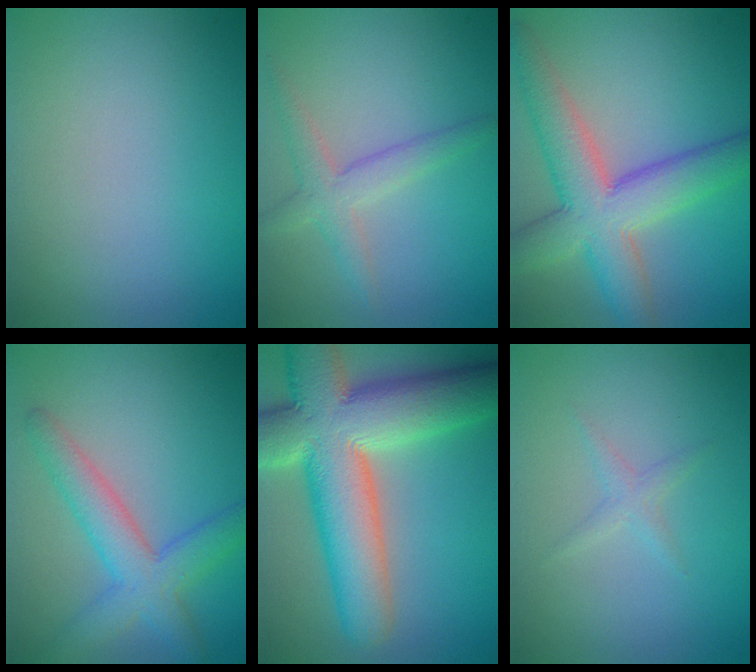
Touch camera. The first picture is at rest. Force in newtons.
{"total": 2.8, "press": 2.7, "slide": 0.3}
{"total": 7.8, "press": 7.8, "slide": 0.3}
{"total": 4.9, "press": 4.9, "slide": 0.2}
{"total": 13.5, "press": 13.4, "slide": 1.0}
{"total": 1.1, "press": 1.1, "slide": 0.1}